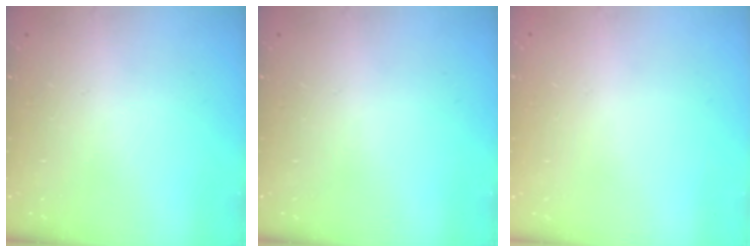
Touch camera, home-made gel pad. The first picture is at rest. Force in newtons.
{"total": 0.0}
{"total": 0.0}